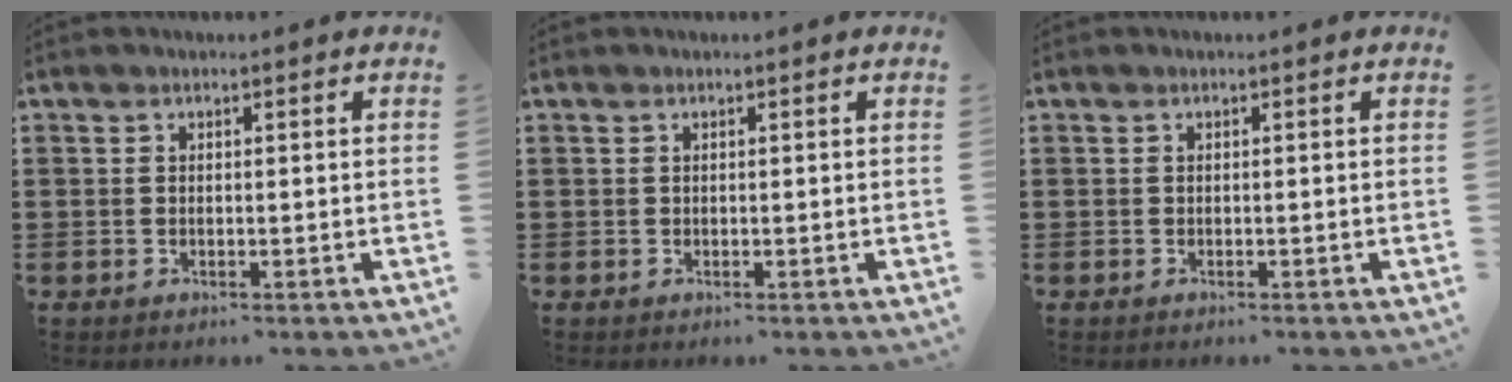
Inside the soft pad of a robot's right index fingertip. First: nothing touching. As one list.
[{"total": 0.0}, {"total": 0.0}]